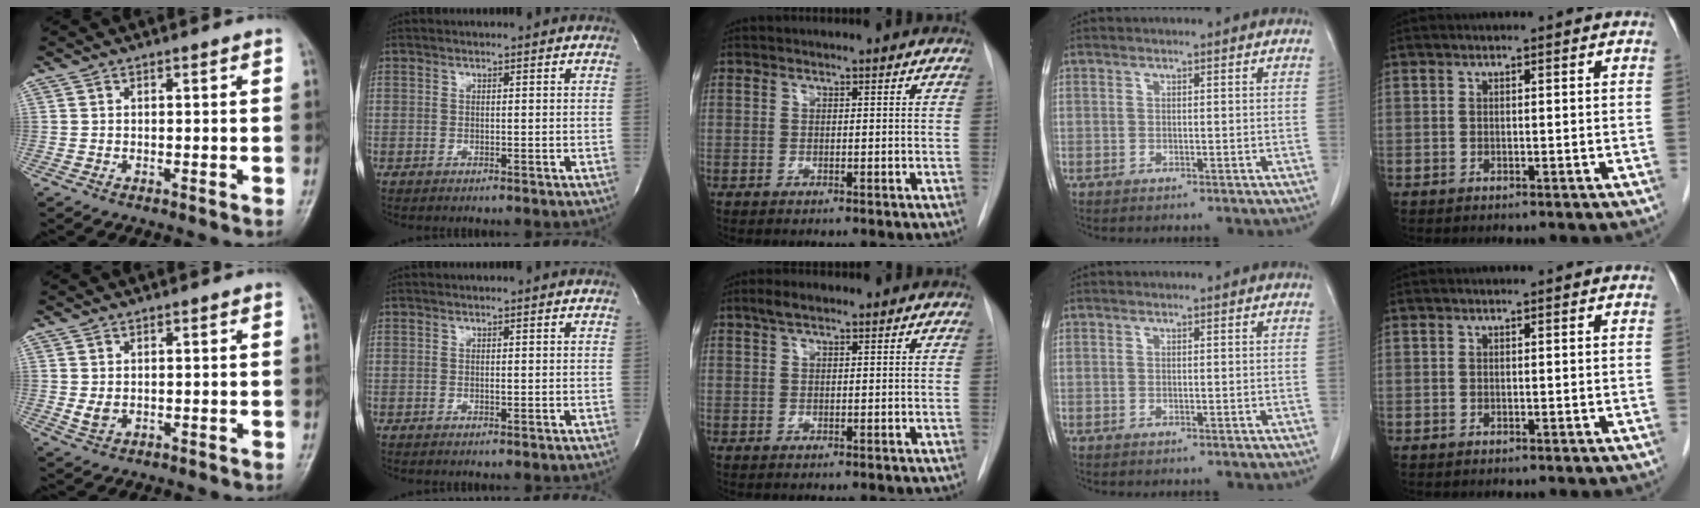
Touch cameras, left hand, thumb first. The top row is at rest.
{"thumb": {"total": 2.2, "force": [0.3, 1.6, 1.5], "torque": [-0.023, -0.007, 0.011]}, "middle": {"total": 2.1, "force": [1.4, 0.7, 1.4], "torque": [-0.028, 0.014, 0.025]}}